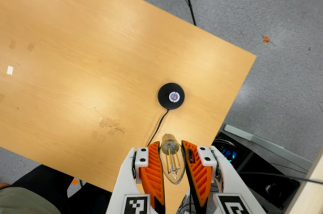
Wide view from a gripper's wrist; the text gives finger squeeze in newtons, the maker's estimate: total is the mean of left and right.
{"total": 19.7, "left": 21.8, "right": 17.6}